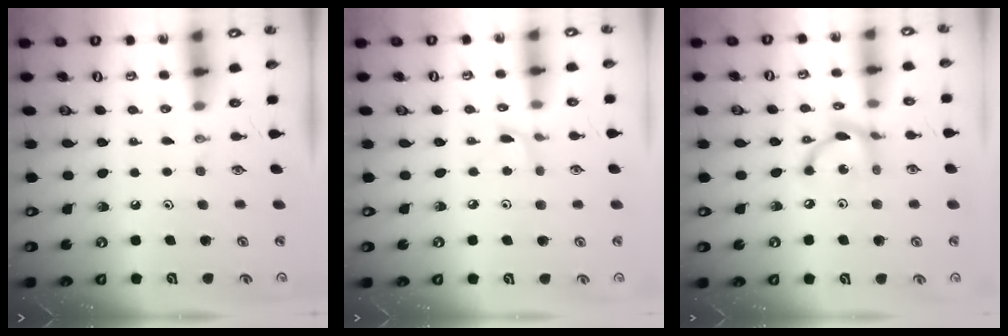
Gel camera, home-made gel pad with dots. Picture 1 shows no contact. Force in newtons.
{"total": 3.0, "press": 2.9, "slide": 0.4}
{"total": 10.0, "press": 10.0, "slide": 0.7}